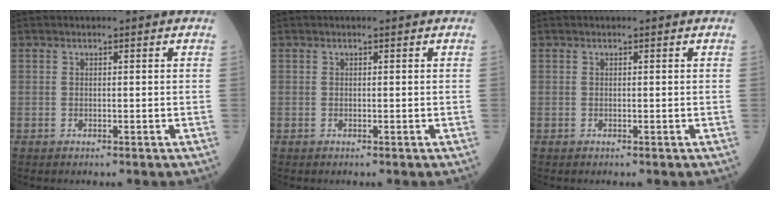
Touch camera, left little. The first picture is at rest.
{"total": 0.0}
{"total": 0.0}